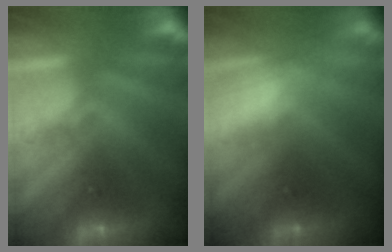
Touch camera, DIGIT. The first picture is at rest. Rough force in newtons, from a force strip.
{"total": 2.9}